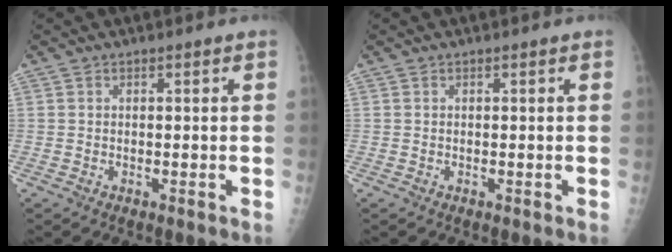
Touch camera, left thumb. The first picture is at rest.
{"total": 0.0}